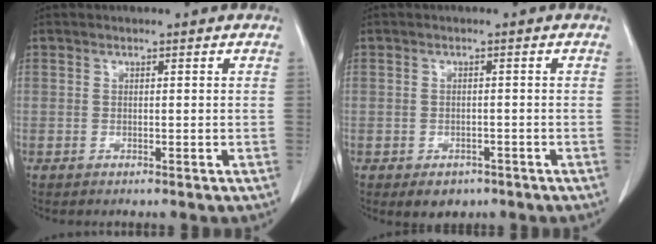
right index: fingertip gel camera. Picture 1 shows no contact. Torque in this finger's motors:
{"motor_torque": [-0.67, -0.57, -0.35, -0.14]}